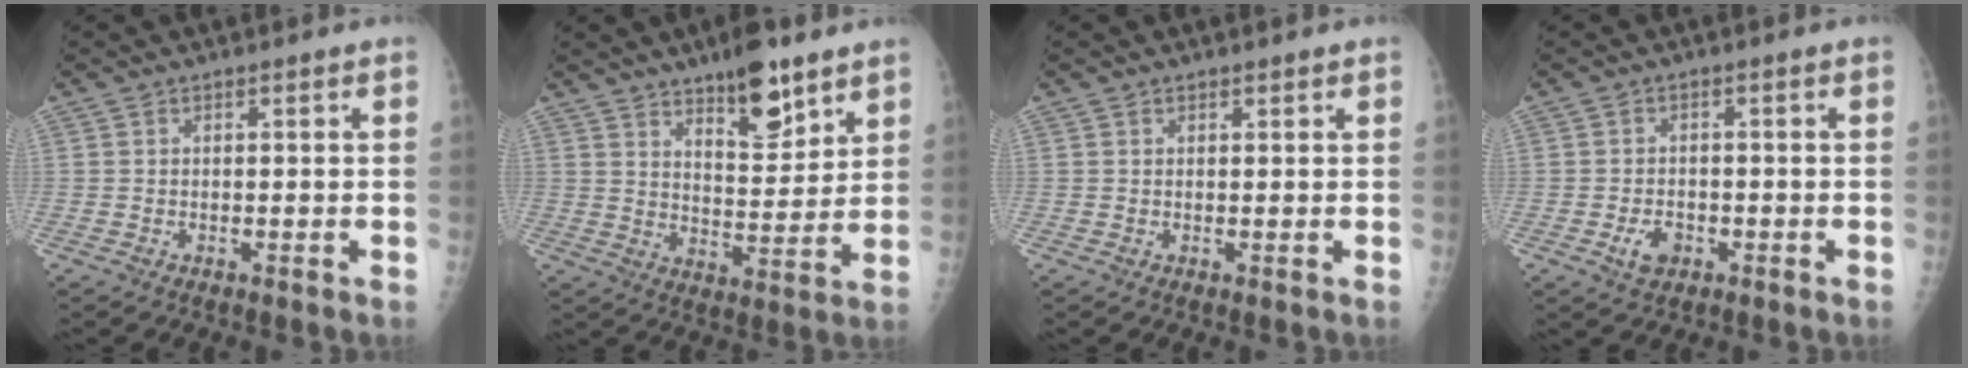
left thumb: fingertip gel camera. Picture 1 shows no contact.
{"total": 11.8, "force": [7.9, 4.3, 7.7], "torque": [-0.090, -0.054, 0.127]}
{"total": 0.6, "force": [0.5, 0.3, 0.2], "torque": [-0.003, -0.003, 0.007]}
{"total": 3.6, "force": [-1.4, 2.5, 2.1], "torque": [-0.029, 0.004, -0.021]}